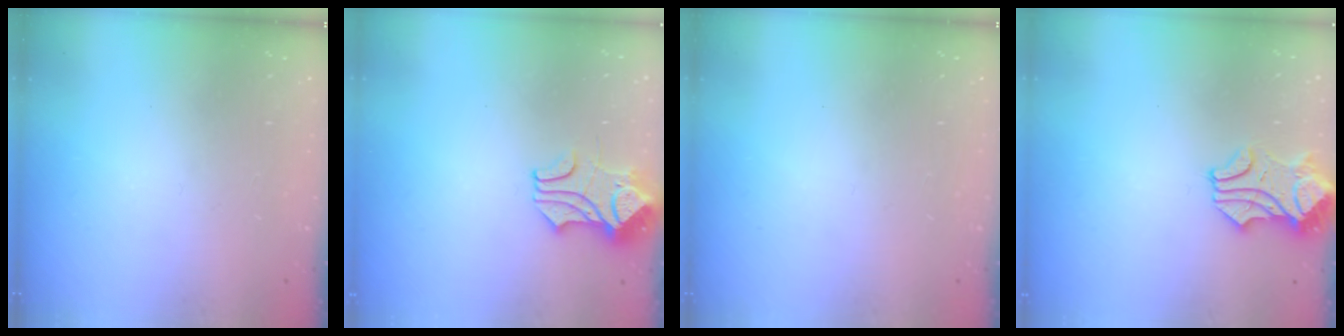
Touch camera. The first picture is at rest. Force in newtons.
{"total": 1.7, "press": 1.3, "slide": 1.1}
{"total": 0.0}
{"total": 0.9, "press": 0.7, "slide": 0.7}